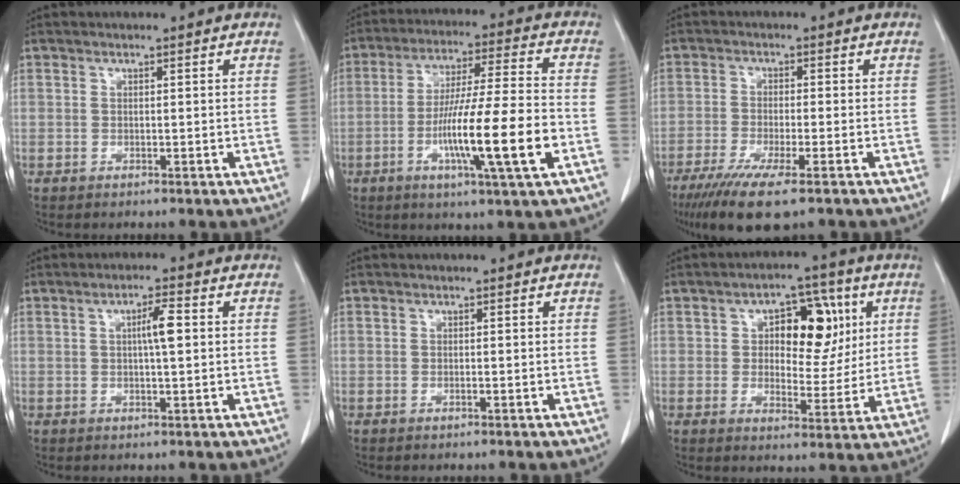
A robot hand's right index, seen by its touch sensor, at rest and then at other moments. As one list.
[{"total": 15.1, "force": [-4.5, 0.0, 14.4], "torque": [-0.258, -0.010, -0.079]}, {"total": 9.6, "force": [-6.4, 1.1, 7.0], "torque": [-0.119, -0.024, -0.102]}, {"total": 3.8, "force": [0.5, 0.3, 3.7], "torque": [-0.064, 0.003, 0.008]}, {"total": 0.0}, {"total": 10.5, "force": [3.0, 5.6, 8.4], "torque": [-0.110, 0.023, 0.047]}]